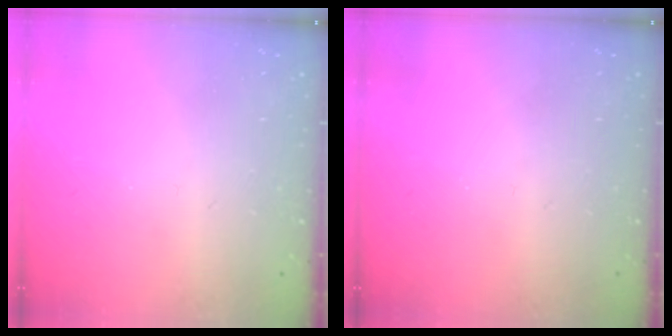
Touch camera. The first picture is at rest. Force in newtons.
{"total": 0.0}